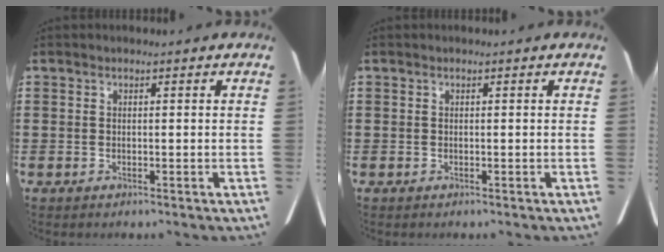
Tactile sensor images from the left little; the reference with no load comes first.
{"total": 0.0}